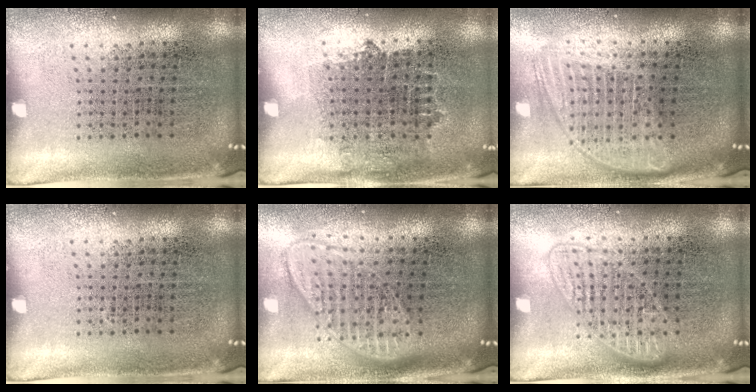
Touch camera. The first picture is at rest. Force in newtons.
{"total": 0.8, "press": 0.7, "slide": 0.4}
{"total": 1.8, "press": 1.5, "slide": 1.0}
{"total": 0.0}
{"total": 1.9, "press": 1.5, "slide": 1.1}
{"total": 1.2, "press": 1.2, "slide": 0.2}